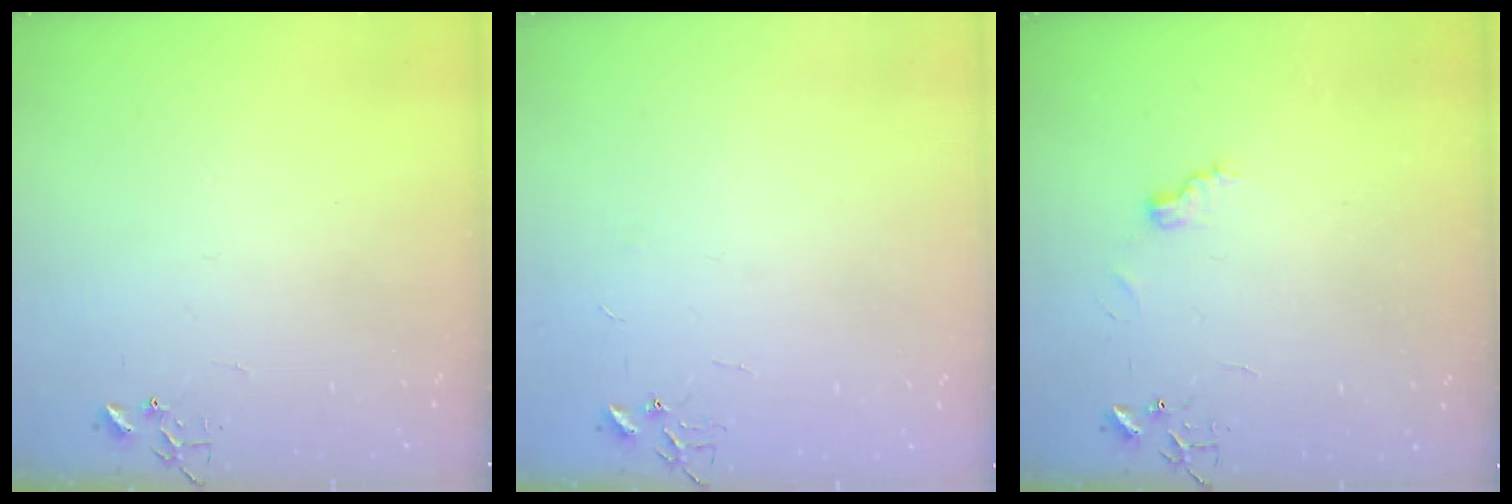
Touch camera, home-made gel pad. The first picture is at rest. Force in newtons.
{"total": 2.4, "press": 2.4, "slide": 0.3}
{"total": 7.4, "press": 7.4, "slide": 0.4}